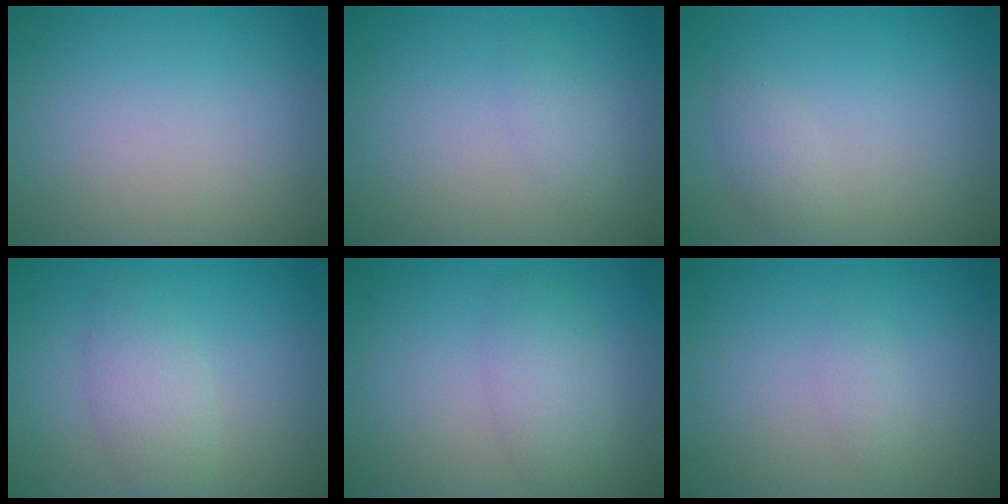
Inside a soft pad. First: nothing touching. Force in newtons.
{"total": 1.2, "press": 1.2, "slide": 0.0}
{"total": 1.2, "press": 1.2, "slide": 0.0}
{"total": 2.9, "press": 2.9, "slide": 0.1}
{"total": 3.0, "press": 3.0, "slide": 0.2}
{"total": 1.0, "press": 1.0, "slide": 0.1}